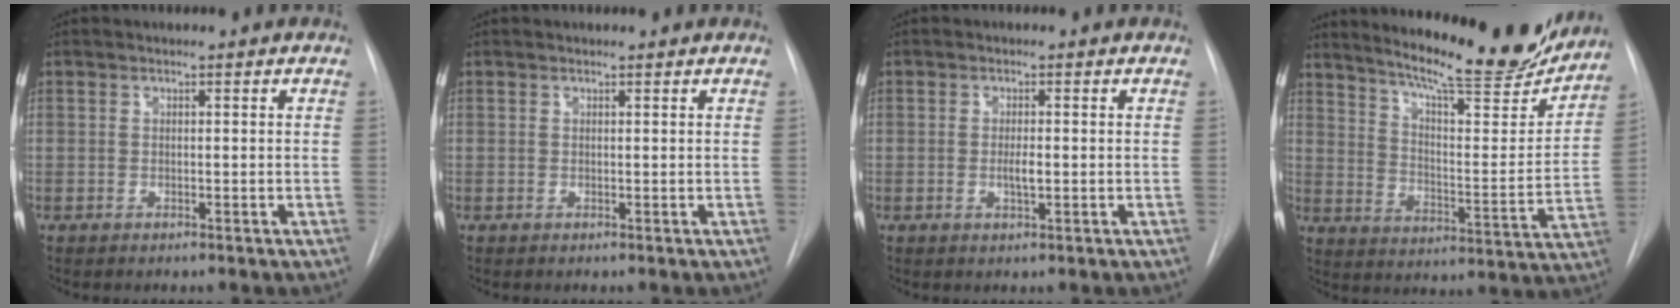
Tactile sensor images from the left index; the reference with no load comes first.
{"total": 1.0, "force": [0.9, 0.1, 0.1], "torque": [-0.008, 0.010, 0.013]}
{"total": 1.8, "force": [-0.2, 0.4, 1.8], "torque": [-0.035, -0.001, -0.003]}
{"total": 21.5, "force": [19.3, 2.4, 9.3], "torque": [-0.142, -0.048, 0.264]}